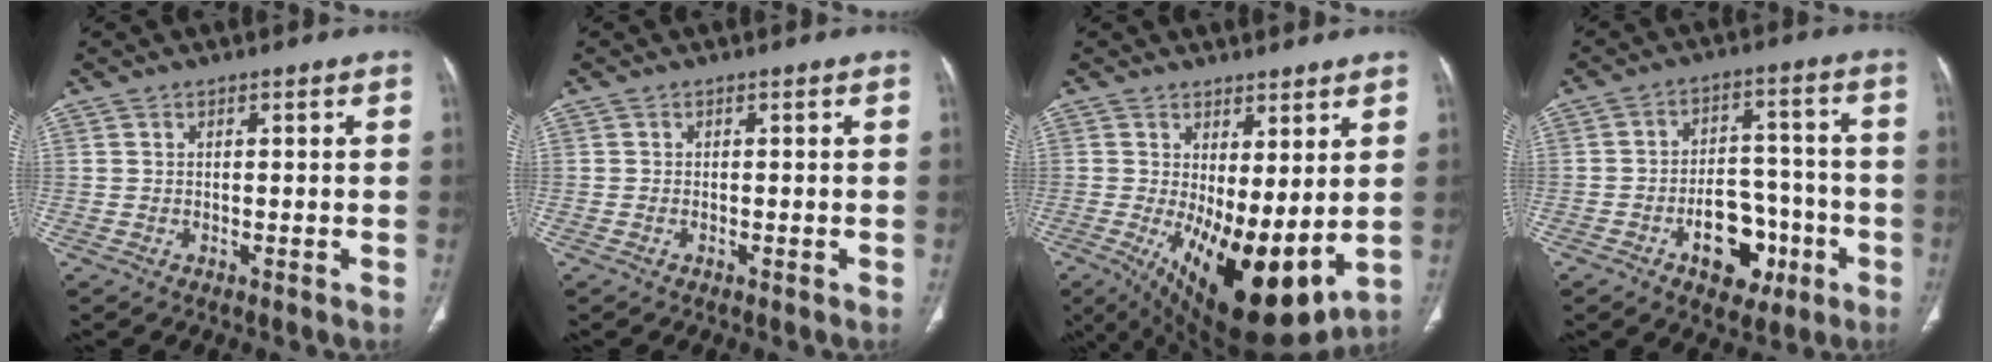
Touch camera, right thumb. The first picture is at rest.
{"total": 0.0}
{"total": 16.6, "force": [-0.5, 6.8, 15.1], "torque": [-0.247, -0.033, 0.016]}
{"total": 11.6, "force": [-5.0, 7.6, 7.2], "torque": [-0.063, 0.047, -0.069]}